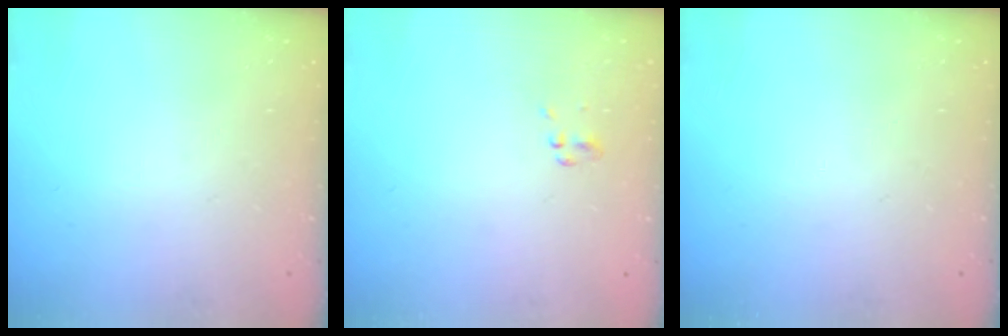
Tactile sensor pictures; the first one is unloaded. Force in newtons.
{"total": 0.5, "press": 0.5, "slide": 0.1}
{"total": 0.0}